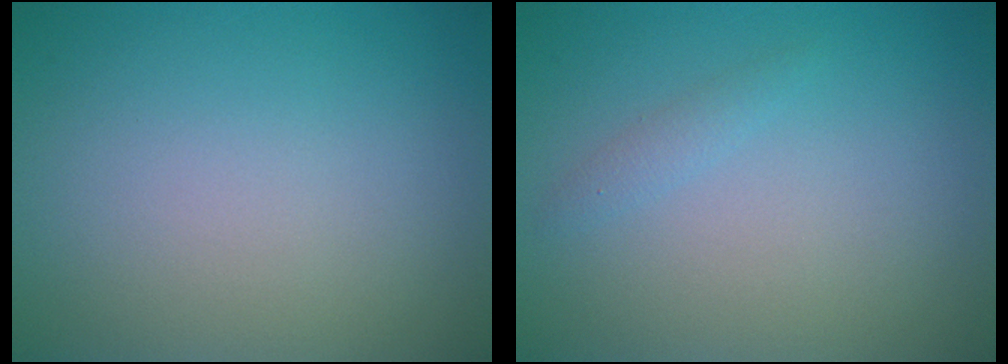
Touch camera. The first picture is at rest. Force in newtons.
{"total": 0.8, "press": 0.8, "slide": 0.1}